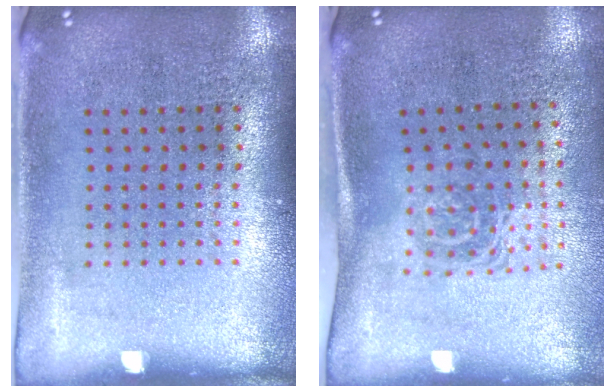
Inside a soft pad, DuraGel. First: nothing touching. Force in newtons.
{"total": 1.6, "press": 1.2, "slide": 1.2}